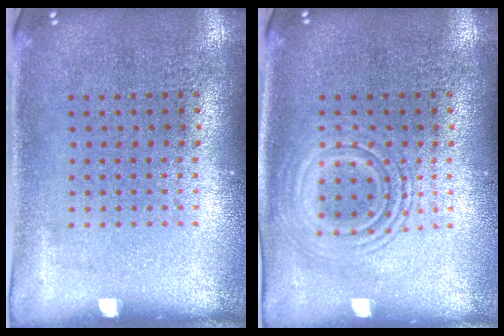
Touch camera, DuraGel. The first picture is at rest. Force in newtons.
{"total": 2.6, "press": 2.6, "slide": 0.5}